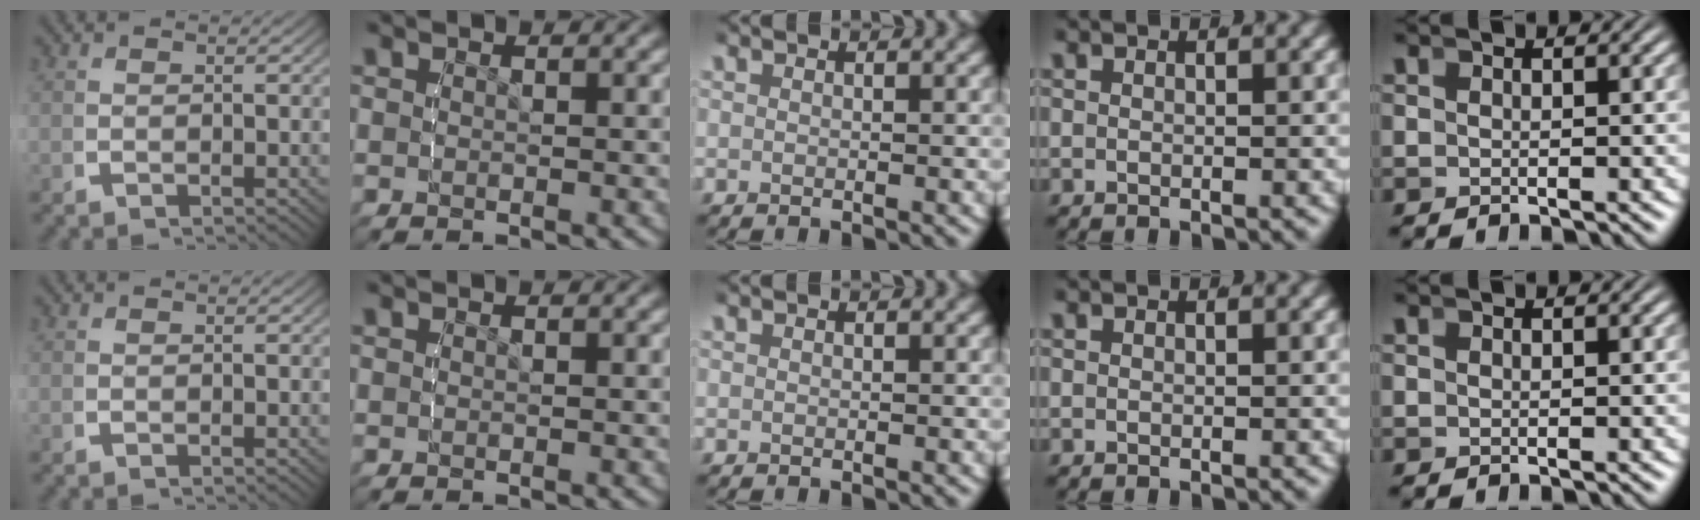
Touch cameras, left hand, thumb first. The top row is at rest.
{}